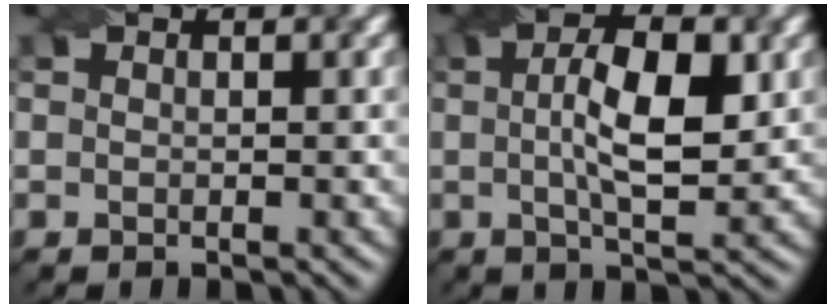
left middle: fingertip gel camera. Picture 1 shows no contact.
{"total": 6.6, "force": [0.9, 2.0, 6.3], "torque": [-0.102, 0.005, 0.013]}